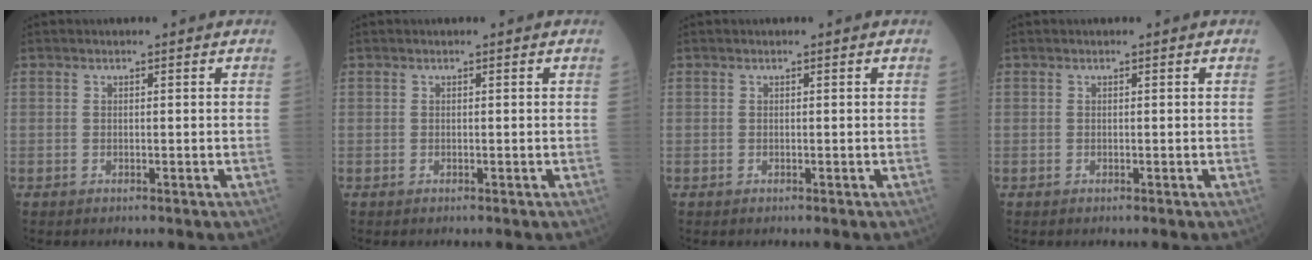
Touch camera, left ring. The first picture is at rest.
{"total": 0.0}
{"total": 0.0}
{"total": 0.0}